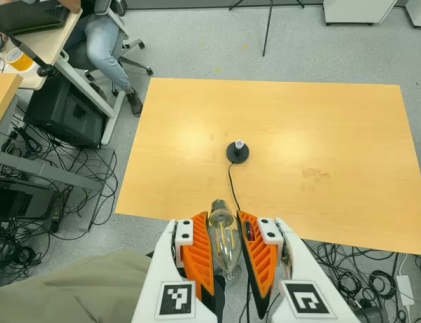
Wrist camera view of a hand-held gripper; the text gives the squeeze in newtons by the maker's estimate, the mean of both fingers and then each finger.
{"total": 20.6, "left": 22.8, "right": 18.4}